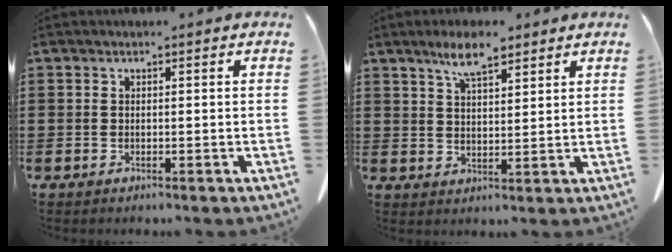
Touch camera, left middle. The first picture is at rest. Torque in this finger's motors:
{"motor_torque": [0.31, -0.26, 0.32, 0.05]}